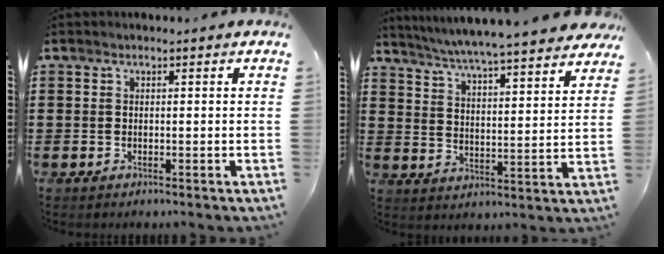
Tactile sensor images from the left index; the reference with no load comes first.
{"total": 5.2, "force": [4.9, -0.8, 1.6], "torque": [-0.054, -0.039, 0.079]}